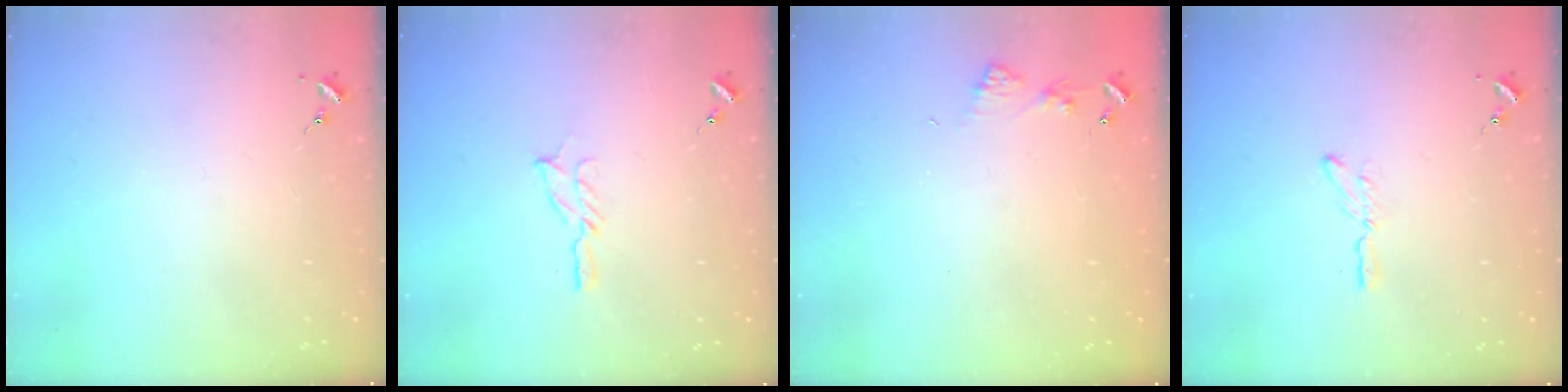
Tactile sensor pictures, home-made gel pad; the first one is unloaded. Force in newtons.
{"total": 5.0, "press": 5.0, "slide": 0.5}
{"total": 4.5, "press": 4.5, "slide": 0.5}
{"total": 2.9, "press": 2.9, "slide": 0.3}